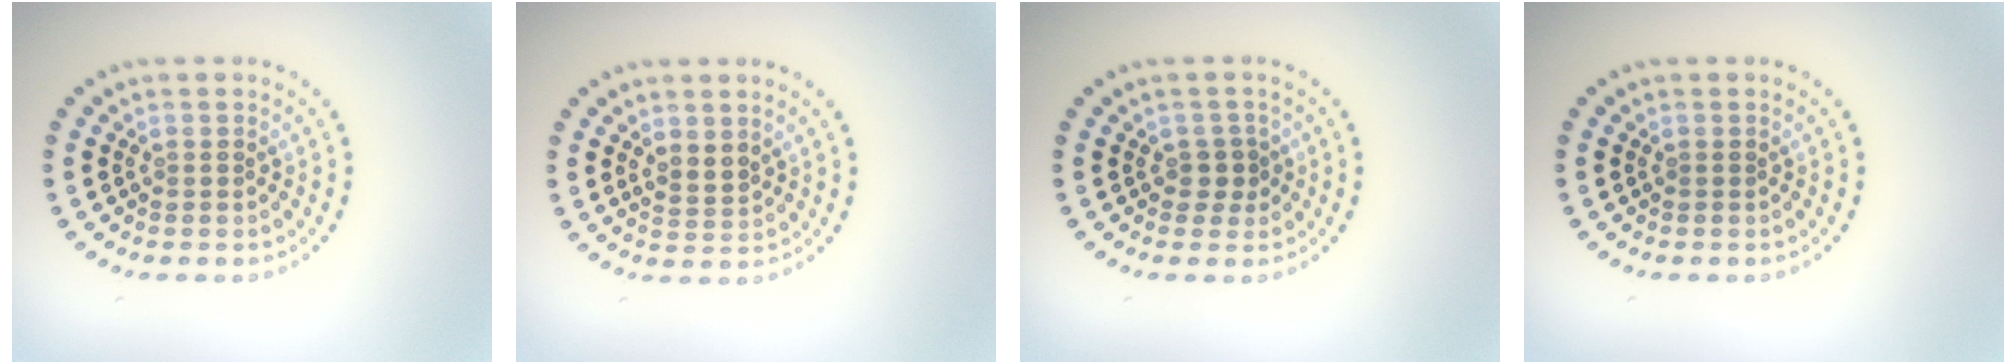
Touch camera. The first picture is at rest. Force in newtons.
{"total": 1.6, "press": 1.3, "slide": 1.0}
{"total": 1.5, "press": 1.3, "slide": 0.8}
{"total": 0.0}